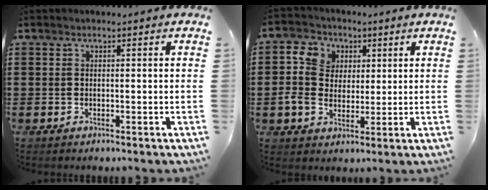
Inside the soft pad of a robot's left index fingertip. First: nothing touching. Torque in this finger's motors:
{"motor_torque": [1.07, 1.06, 0.38, 0.08]}